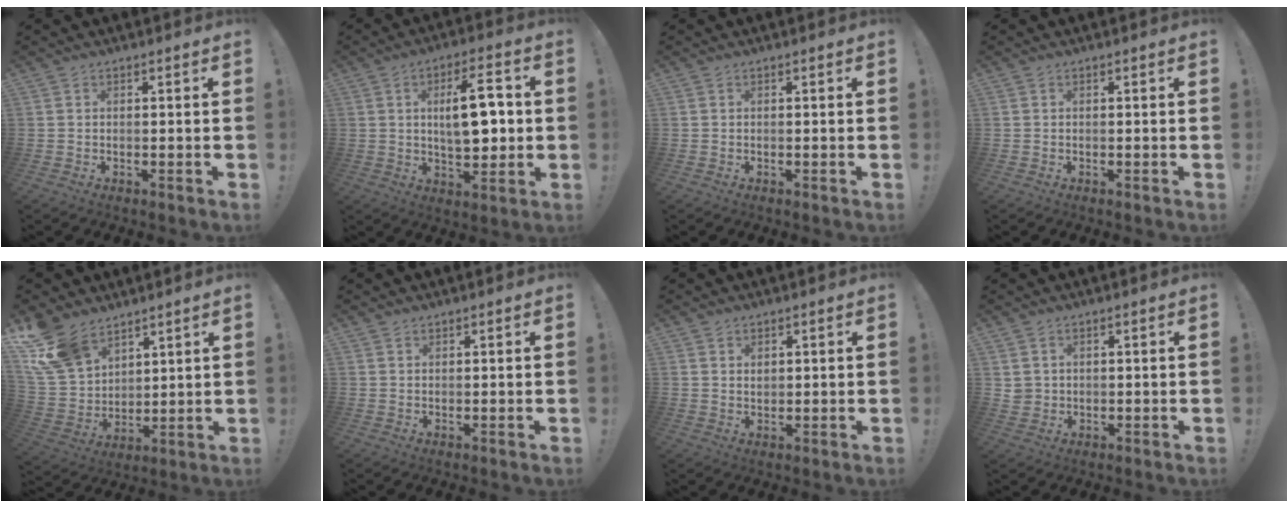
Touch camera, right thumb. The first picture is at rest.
{"total": 13.4, "force": [1.3, 5.9, 11.9], "torque": [-0.185, -0.002, 0.018]}
{"total": 0.0}
{"total": 0.0}
{"total": 15.2, "force": [10.8, 8.8, 6.3], "torque": [-0.134, -0.062, 0.211]}
{"total": 1.0, "force": [0.9, 0.5, 0.2], "torque": [0.000, -0.003, 0.017]}
{"total": 1.8, "force": [1.2, 1.2, 0.6], "torque": [0.001, -0.008, 0.018]}
{"total": 3.0, "force": [1.5, 2.4, 0.8], "torque": [-0.016, -0.001, 0.030]}